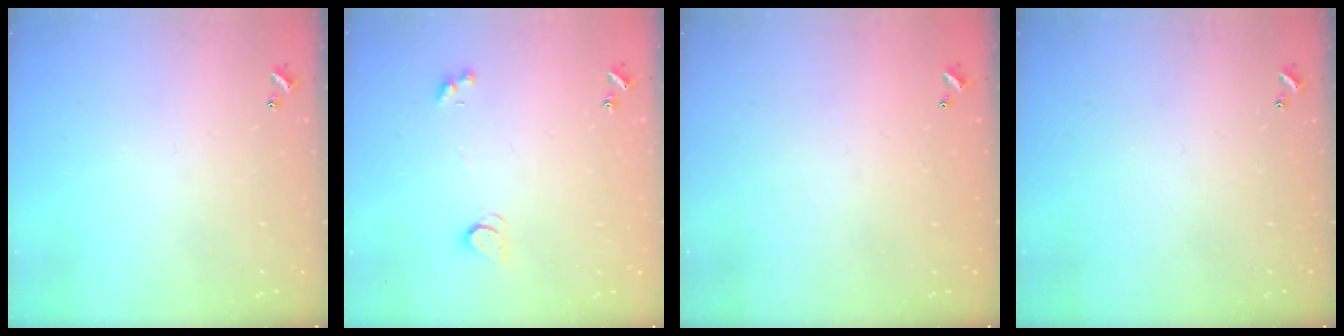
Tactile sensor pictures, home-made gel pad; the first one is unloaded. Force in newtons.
{"total": 2.5, "press": 2.5, "slide": 0.5}
{"total": 2.8, "press": 2.8, "slide": 0.1}
{"total": 0.0}